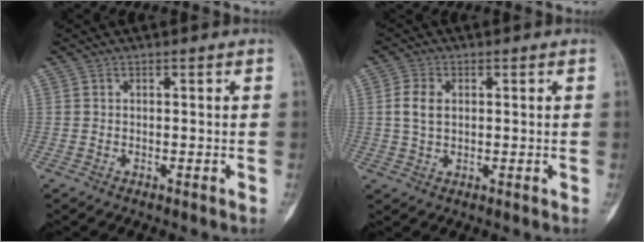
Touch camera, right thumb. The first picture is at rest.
{"total": 4.2, "force": [0.7, 2.8, 3.1], "torque": [-0.063, -0.001, 0.013]}